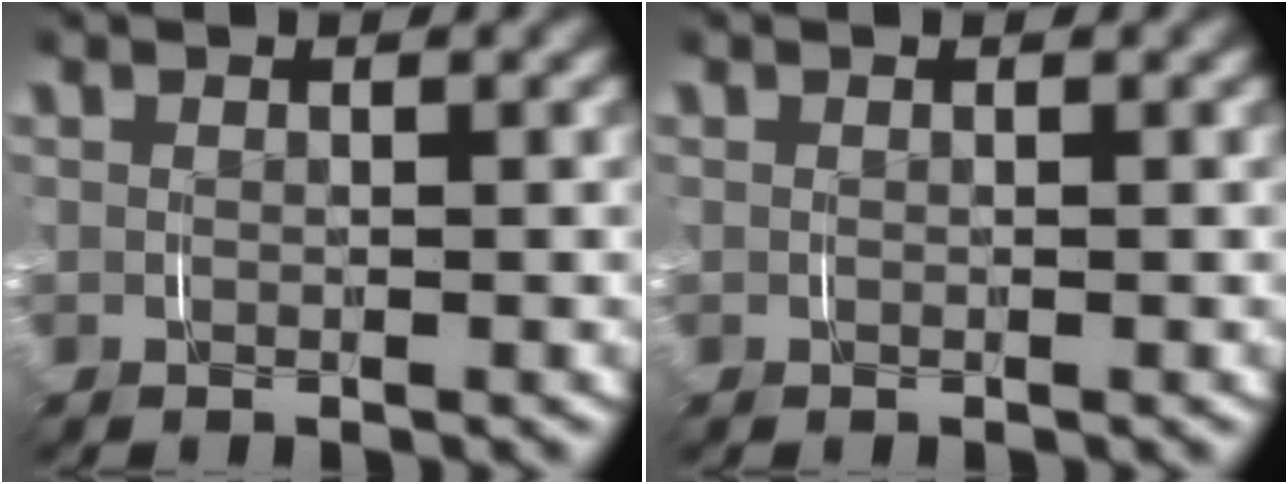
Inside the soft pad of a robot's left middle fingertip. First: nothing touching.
{"total": 0.0}